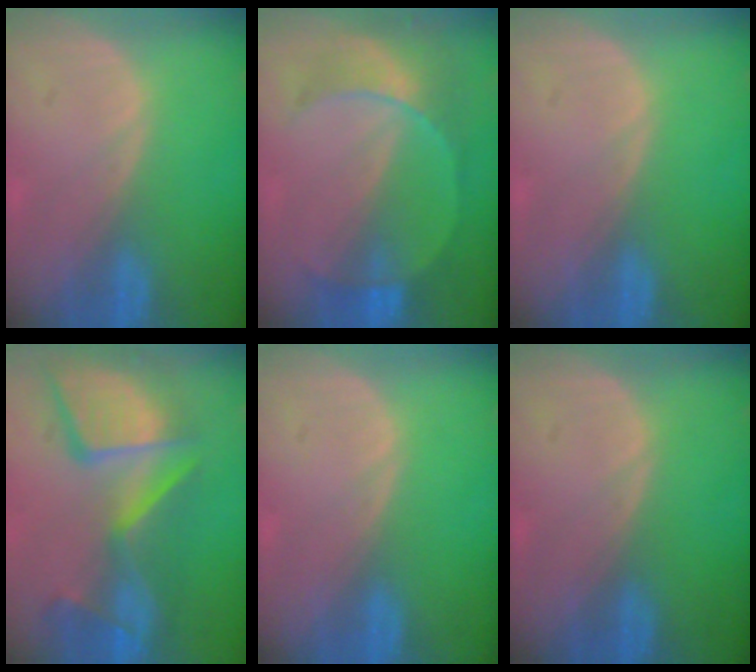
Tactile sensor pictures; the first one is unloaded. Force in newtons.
{"total": 7.3, "press": 6.9, "slide": 2.6}
{"total": 0.0}
{"total": 13.6, "press": 11.2, "slide": 7.8}
{"total": 0.0}
{"total": 0.0}